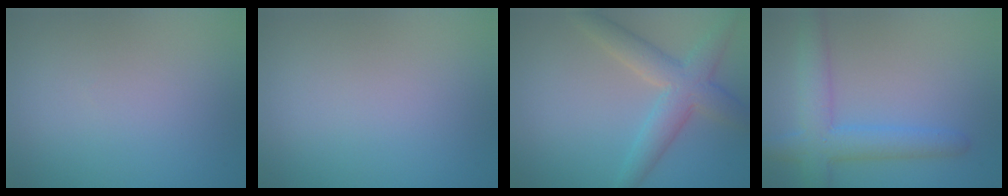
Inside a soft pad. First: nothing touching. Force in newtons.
{"total": 0.0}
{"total": 4.8, "press": 4.8, "slide": 0.3}
{"total": 4.9, "press": 4.9, "slide": 0.3}